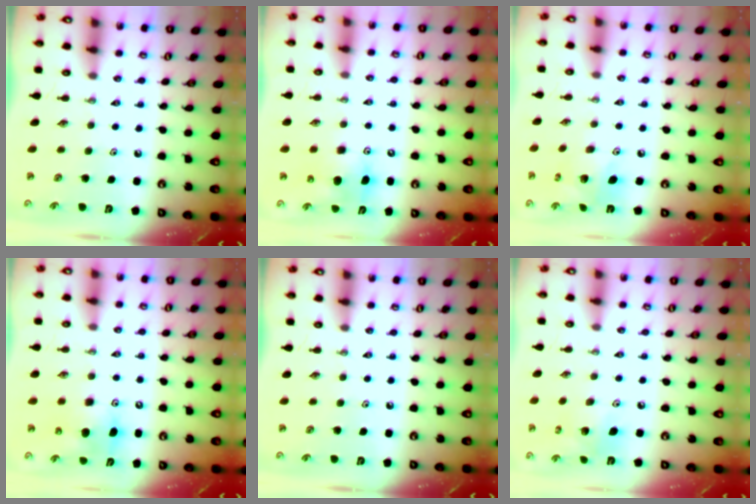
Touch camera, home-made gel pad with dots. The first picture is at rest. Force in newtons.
{"total": 8.7, "press": 8.7, "slide": 1.1}
{"total": 9.7, "press": 9.7, "slide": 0.4}
{"total": 8.7, "press": 8.7, "slide": 1.1}
{"total": 0.0}
{"total": 8.5, "press": 8.1, "slide": 2.6}